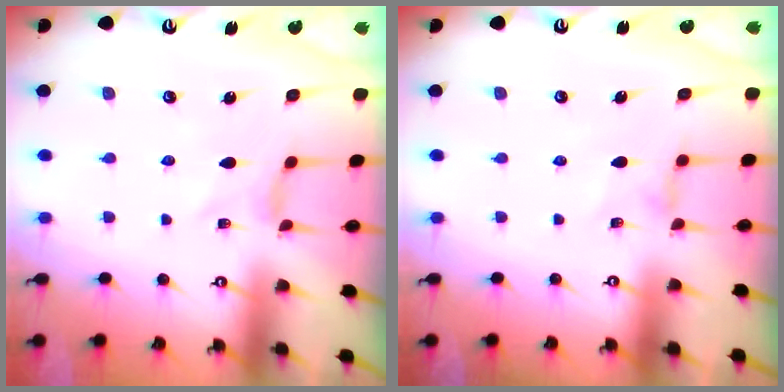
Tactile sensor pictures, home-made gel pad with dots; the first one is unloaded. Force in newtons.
{"total": 1.4, "press": 1.4, "slide": 0.4}